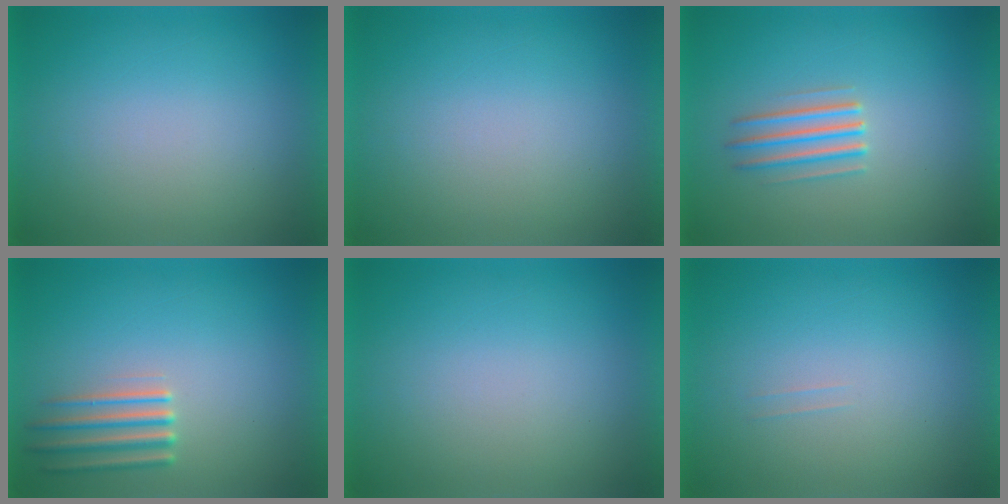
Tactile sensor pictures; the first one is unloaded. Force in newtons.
{"total": 1.1}
{"total": 2.8}
{"total": 2.2}
{"total": 0.0}
{"total": 1.2}